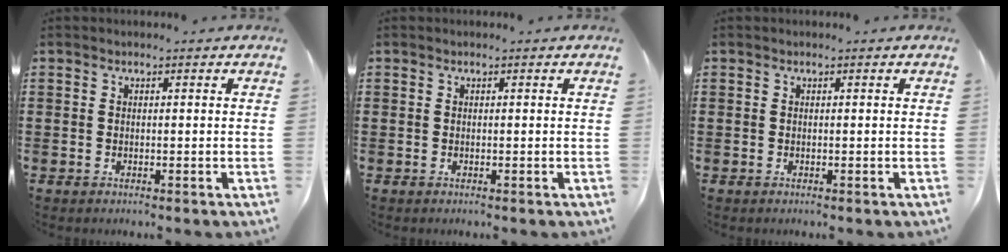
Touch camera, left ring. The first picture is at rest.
{"total": 0.0}
{"total": 0.0}